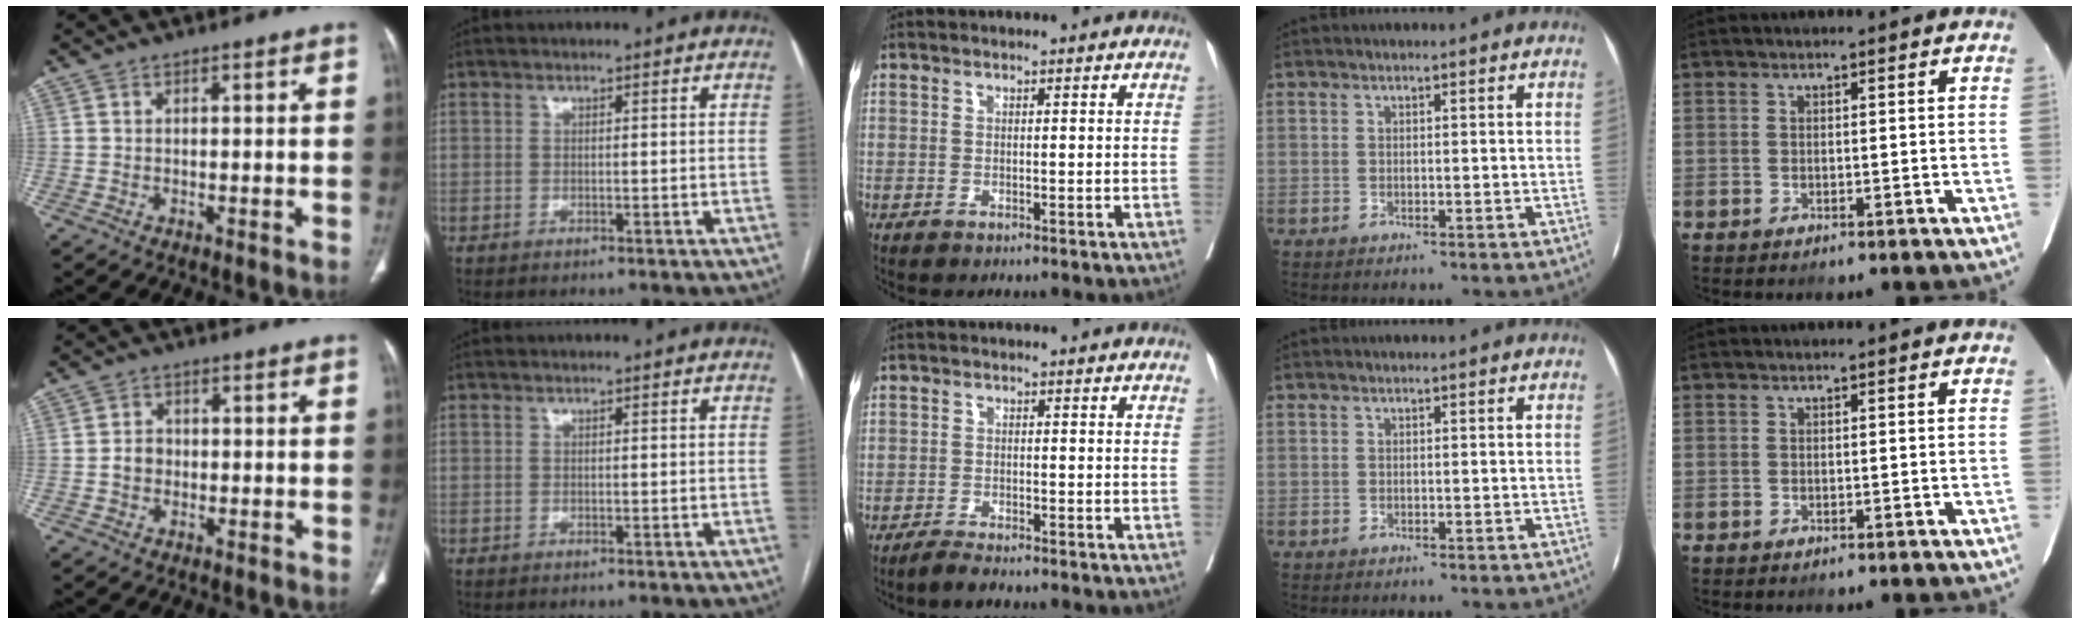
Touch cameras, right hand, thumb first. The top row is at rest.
{"thumb": {"total": 2.6, "force": [-0.4, 2.3, 1.3], "torque": [-0.012, 0.010, -0.012]}, "middle": {"total": 1.9, "force": [-1.7, 0.1, 0.7], "torque": [-0.019, -0.005, -0.032]}}